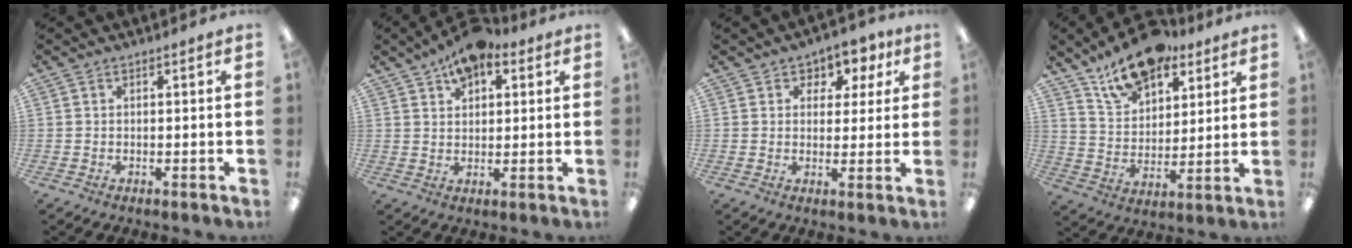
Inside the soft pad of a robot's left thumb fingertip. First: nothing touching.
{"total": 8.5, "force": [5.8, 4.2, 4.5], "torque": [-0.063, -0.023, 0.100]}
{"total": 5.4, "force": [3.0, 4.0, 2.0], "torque": [-0.027, -0.011, 0.047]}
{"total": 14.4, "force": [10.7, 7.2, 6.3], "torque": [-0.092, -0.056, 0.193]}